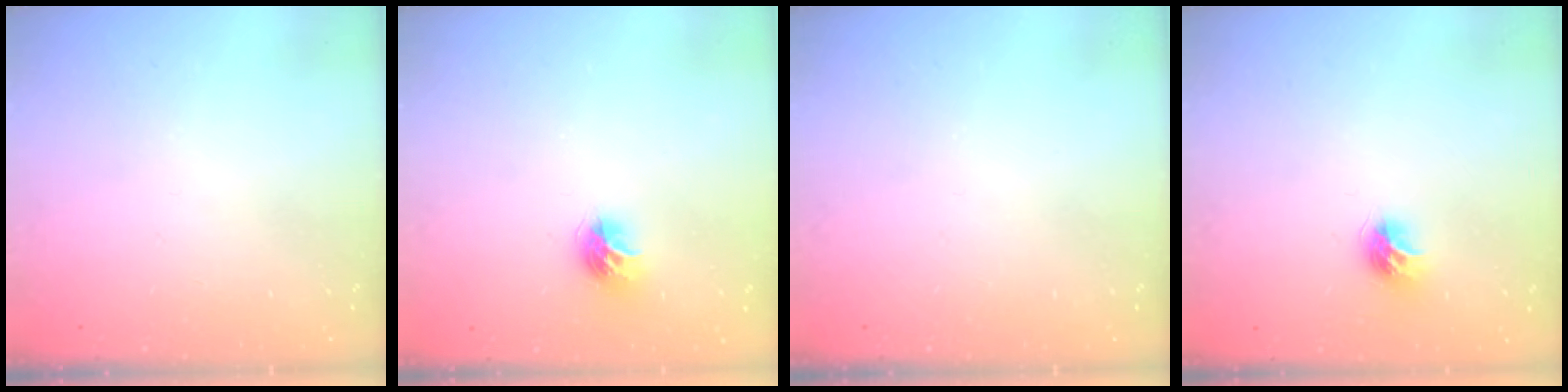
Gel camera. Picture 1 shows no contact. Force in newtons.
{"total": 8.6, "press": 8.6, "slide": 0.0}
{"total": 0.0}
{"total": 7.8, "press": 7.8, "slide": 0.4}